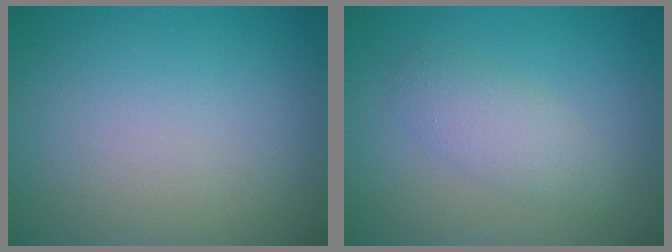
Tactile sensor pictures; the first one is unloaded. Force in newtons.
{"total": 2.5, "press": 2.5, "slide": 0.1}